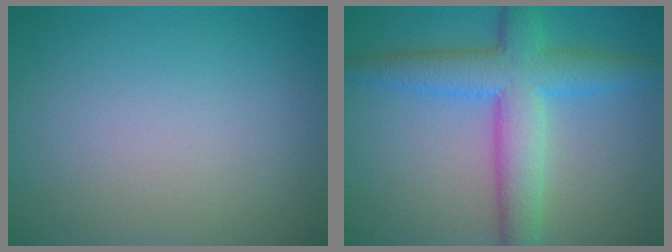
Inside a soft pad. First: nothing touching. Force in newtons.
{"total": 6.9, "press": 6.9, "slide": 0.2}